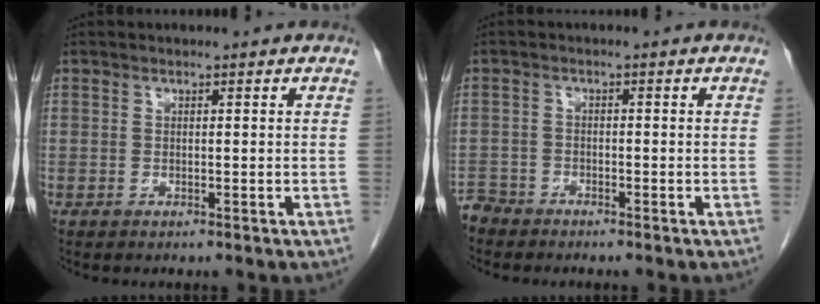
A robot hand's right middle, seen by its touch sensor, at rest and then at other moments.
{"total": 3.1, "force": [-2.9, 0.9, -0.4], "torque": [0.009, -0.004, -0.058]}